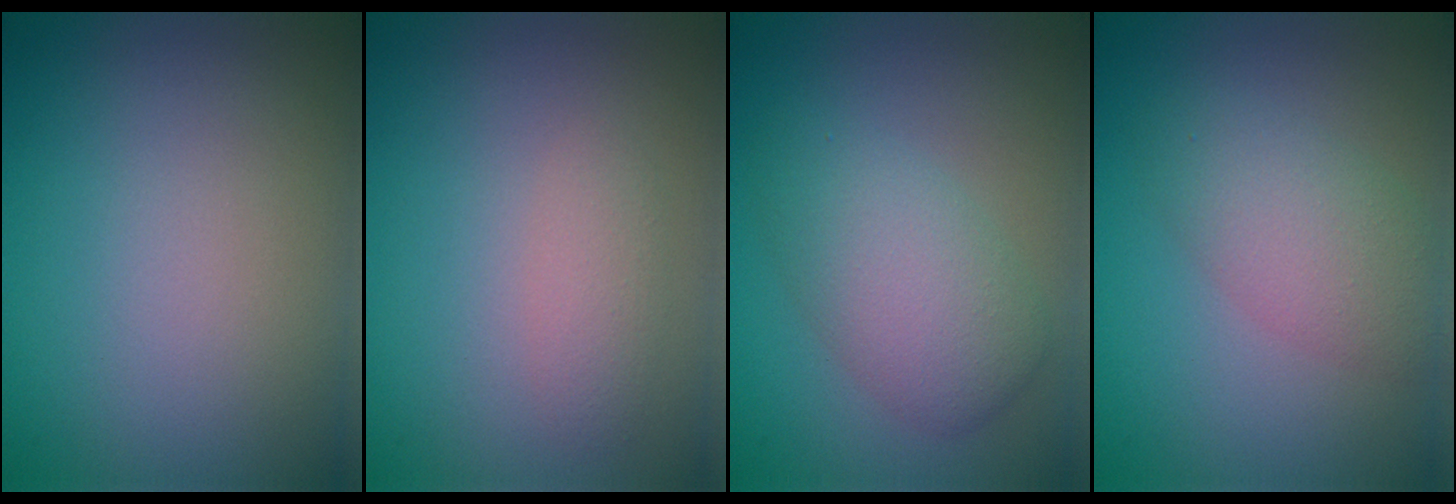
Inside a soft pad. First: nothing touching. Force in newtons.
{"total": 1.4, "press": 1.4, "slide": 0.1}
{"total": 4.5, "press": 4.5, "slide": 0.2}
{"total": 3.8, "press": 3.8, "slide": 0.2}